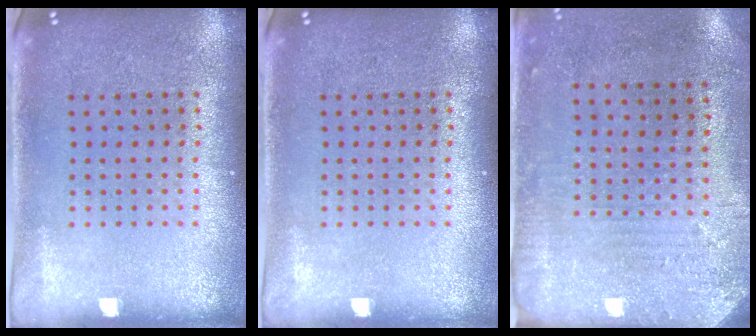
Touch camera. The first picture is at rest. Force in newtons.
{"total": 0.0}
{"total": 2.8, "press": 2.3, "slide": 1.7}